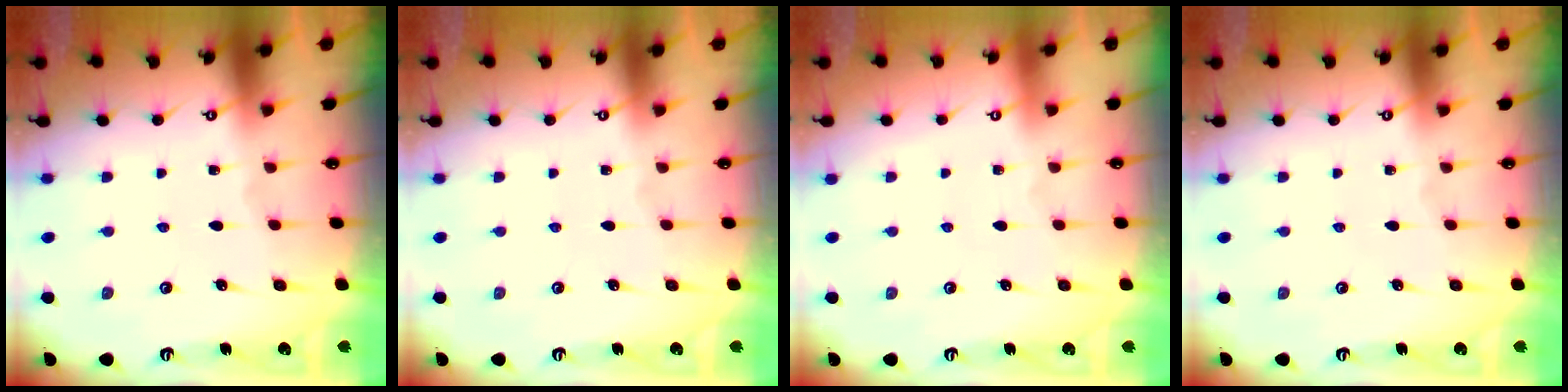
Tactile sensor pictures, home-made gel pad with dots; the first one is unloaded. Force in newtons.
{"total": 0.0}
{"total": 3.8, "press": 3.8, "slide": 0.1}
{"total": 0.0}